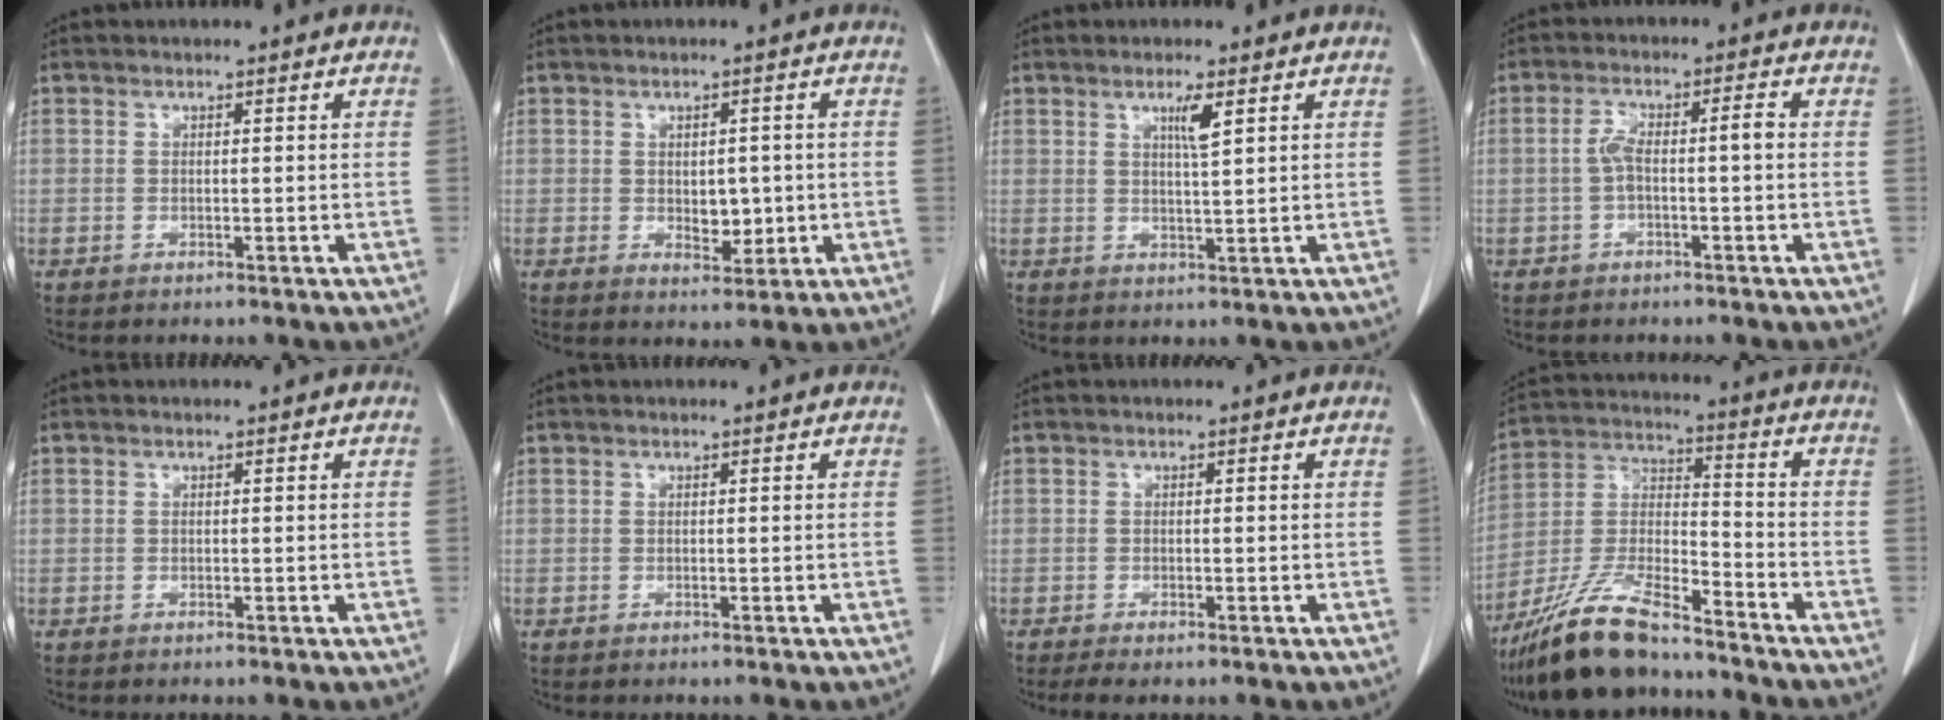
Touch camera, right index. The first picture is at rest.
{"total": 3.8, "force": [-0.2, 2.3, 3.1], "torque": [-0.037, -0.003, 0.005]}
{"total": 3.0, "force": [1.5, -0.1, 2.7], "torque": [-0.050, -0.005, 0.027]}
{"total": 4.4, "force": [-0.6, 1.0, 4.3], "torque": [-0.088, 0.024, -0.008]}
{"total": 0.0}
{"total": 0.0}
{"total": 1.9, "force": [-1.4, 0.3, 1.2], "torque": [-0.023, -0.007, -0.023]}
{"total": 15.0, "force": [-12.4, 2.8, 8.0], "torque": [-0.168, -0.010, -0.230]}